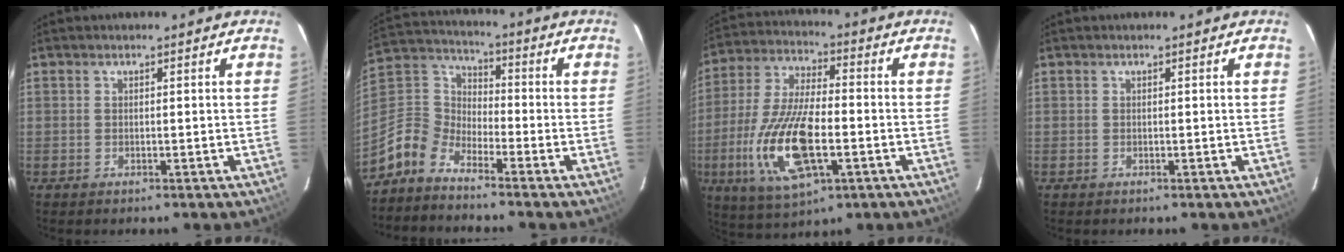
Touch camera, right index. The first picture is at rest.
{"total": 8.2, "force": [-6.3, 4.6, 2.7], "torque": [-0.073, 0.030, -0.154]}
{"total": 17.9, "force": [-5.0, 6.9, 15.7], "torque": [-0.338, -0.015, -0.090]}
{"total": 0.0}